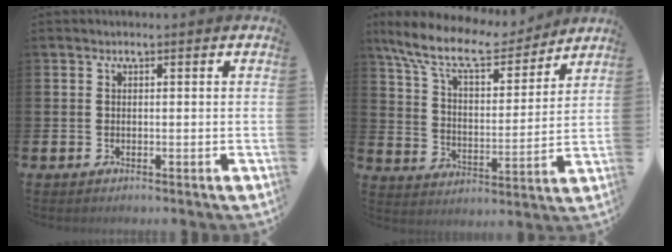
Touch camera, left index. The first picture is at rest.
{"total": 11.2, "force": [9.8, 3.1, 4.6], "torque": [-0.126, -0.055, 0.170]}